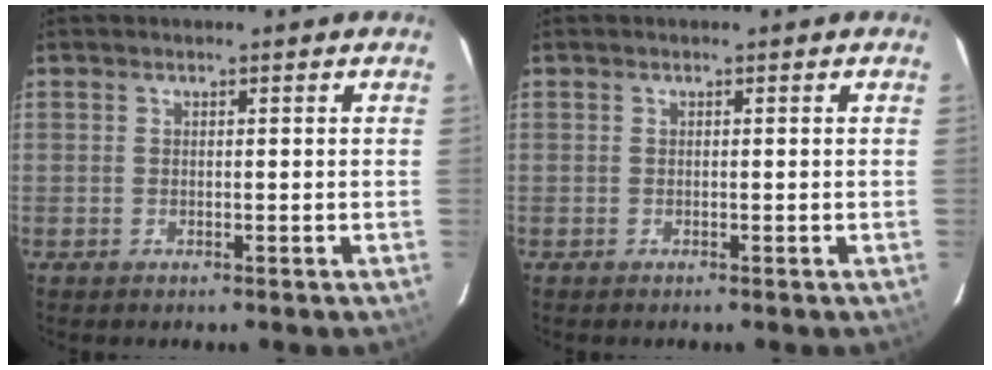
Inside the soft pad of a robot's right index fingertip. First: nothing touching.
{"total": 0.0}